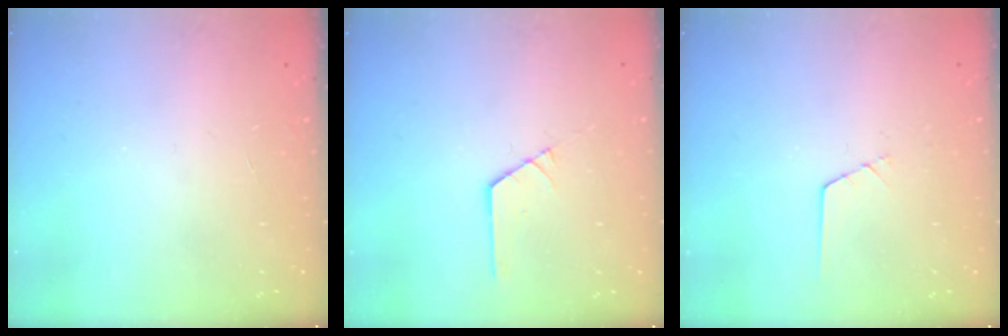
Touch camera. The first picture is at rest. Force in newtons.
{"total": 1.2, "press": 1.2, "slide": 0.1}
{"total": 0.6, "press": 0.6, "slide": 0.2}